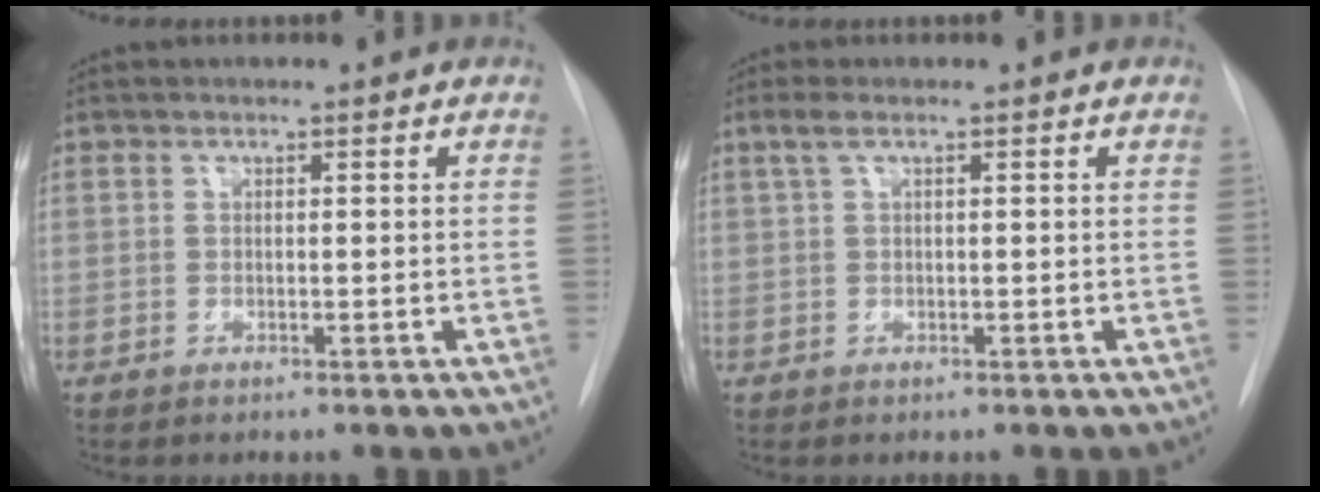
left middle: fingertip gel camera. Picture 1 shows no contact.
{"total": 1.7, "force": [0.9, 0.3, 1.5], "torque": [-0.043, 0.017, 0.022]}